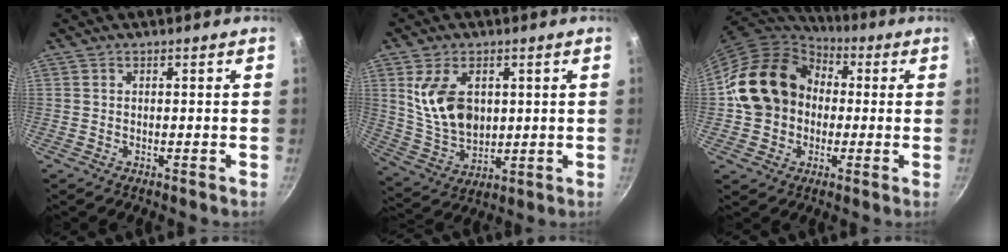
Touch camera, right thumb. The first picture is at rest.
{"total": 12.7, "force": [2.9, 8.3, 9.1], "torque": [-0.150, -0.025, 0.069]}
{"total": 17.6, "force": [1.2, 14.6, 9.8], "torque": [-0.151, 0.040, 0.013]}